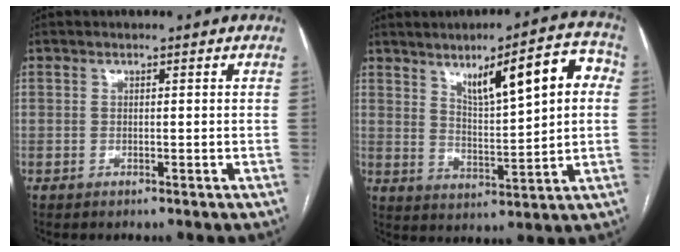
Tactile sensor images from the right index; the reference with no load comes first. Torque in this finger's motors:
{"motor_torque": [0.77, 0.37, 0.29, 0.09]}